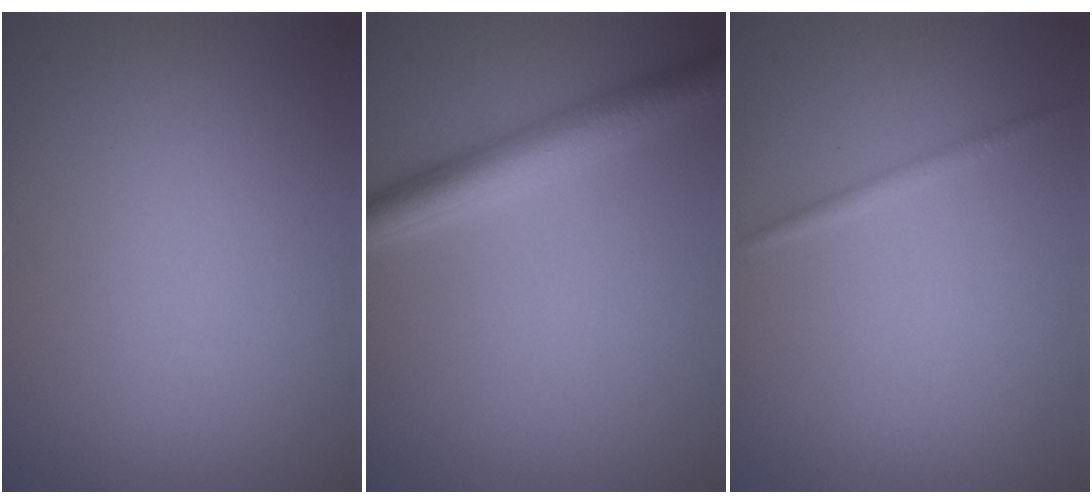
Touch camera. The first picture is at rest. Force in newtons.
{"total": 4.0, "press": 4.0, "slide": 0.3}
{"total": 0.8, "press": 0.8, "slide": 0.0}